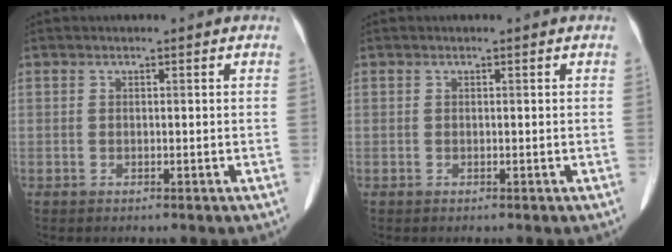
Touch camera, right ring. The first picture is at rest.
{"total": 0.0}